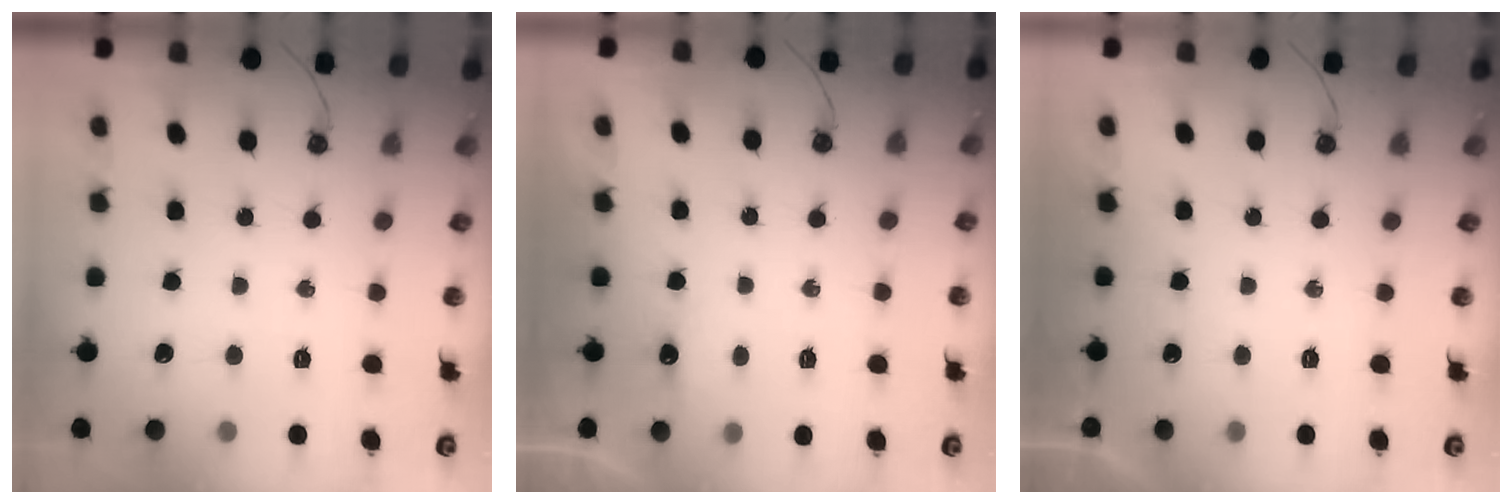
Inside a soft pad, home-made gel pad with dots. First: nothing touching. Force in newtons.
{"total": 2.7, "press": 2.6, "slide": 0.4}
{"total": 0.0}